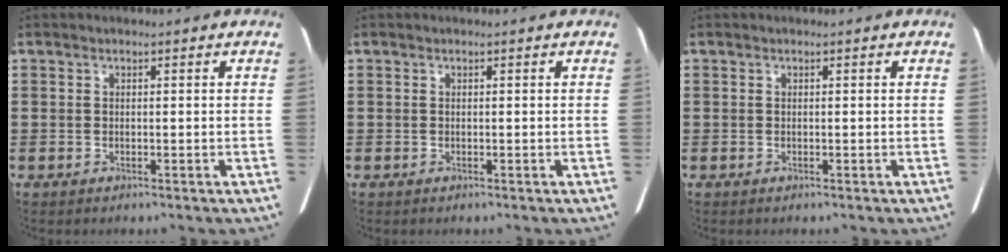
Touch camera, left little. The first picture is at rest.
{"total": 0.0}
{"total": 0.0}